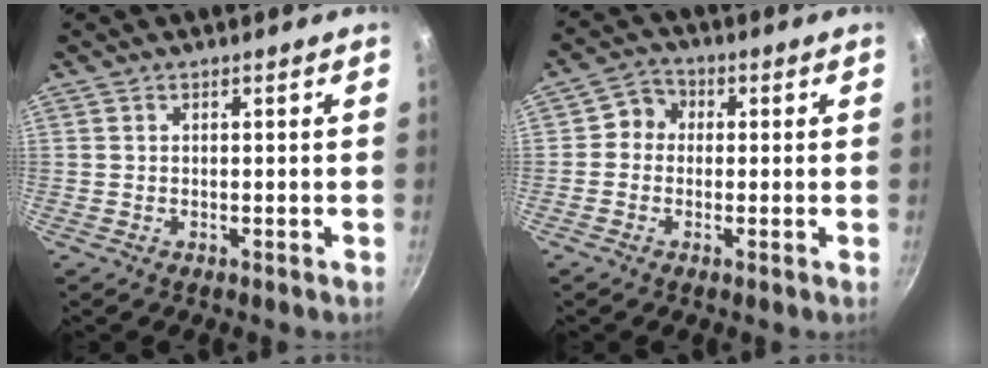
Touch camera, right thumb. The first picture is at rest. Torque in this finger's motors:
{"motor_torque": [-0.39, 0.48, 0.20, 0.18, 0.01]}